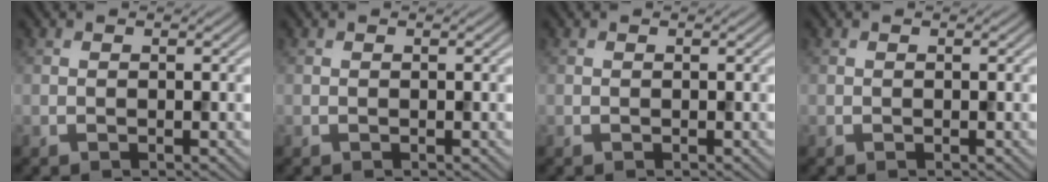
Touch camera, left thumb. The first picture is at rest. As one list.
[{"total": 0.0}, {"total": 0.0}, {"total": 0.0}]